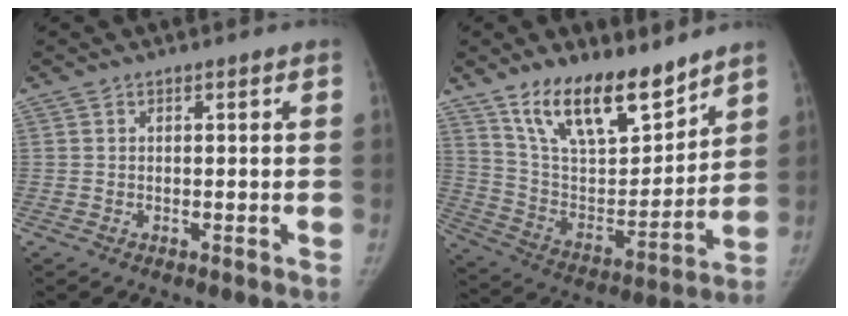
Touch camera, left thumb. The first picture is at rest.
{"total": 19.2, "force": [13.8, 7.6, 10.9], "torque": [-0.144, -0.079, 0.252]}